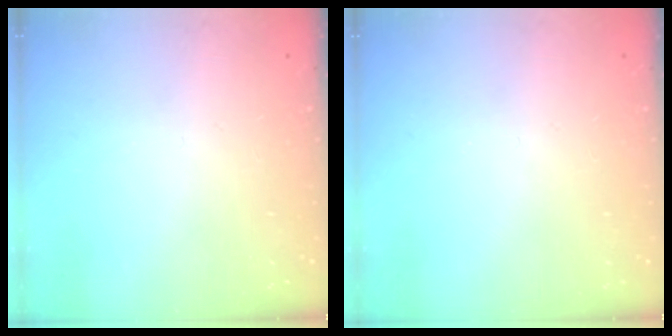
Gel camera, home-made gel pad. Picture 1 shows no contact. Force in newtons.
{"total": 0.0}